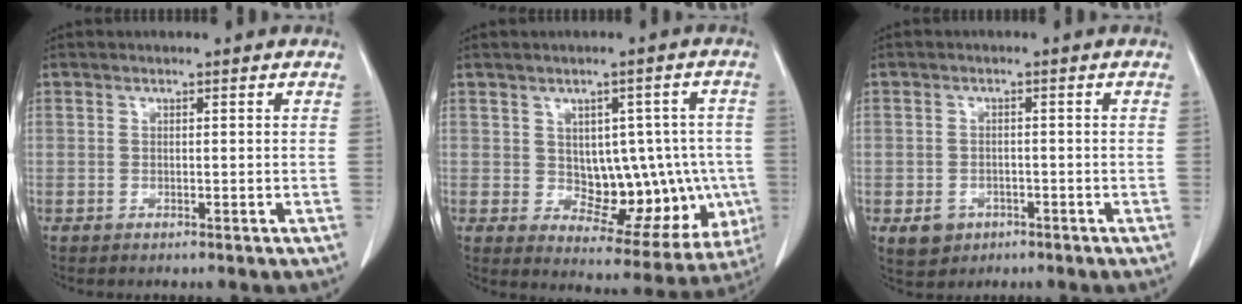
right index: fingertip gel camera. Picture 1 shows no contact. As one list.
[{"total": 12.8, "force": [-0.5, 7.3, 10.5], "torque": [-0.114, 0.022, 0.020]}, {"total": 3.7, "force": [-1.6, 3.1, 1.0], "torque": [-0.011, 0.008, -0.013]}]